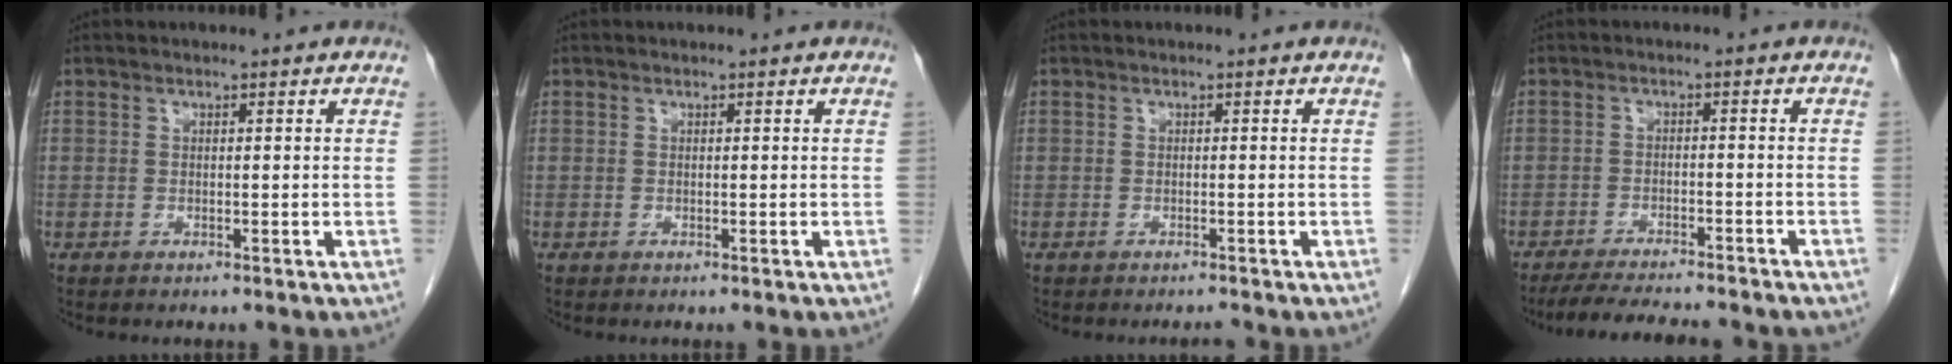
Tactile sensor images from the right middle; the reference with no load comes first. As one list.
[{"total": 0.0}, {"total": 0.7, "force": [-0.6, 0.0, 0.2], "torque": [-0.007, -0.002, -0.008]}, {"total": 12.4, "force": [-10.9, 1.8, 5.6], "torque": [-0.080, -0.013, -0.150]}]